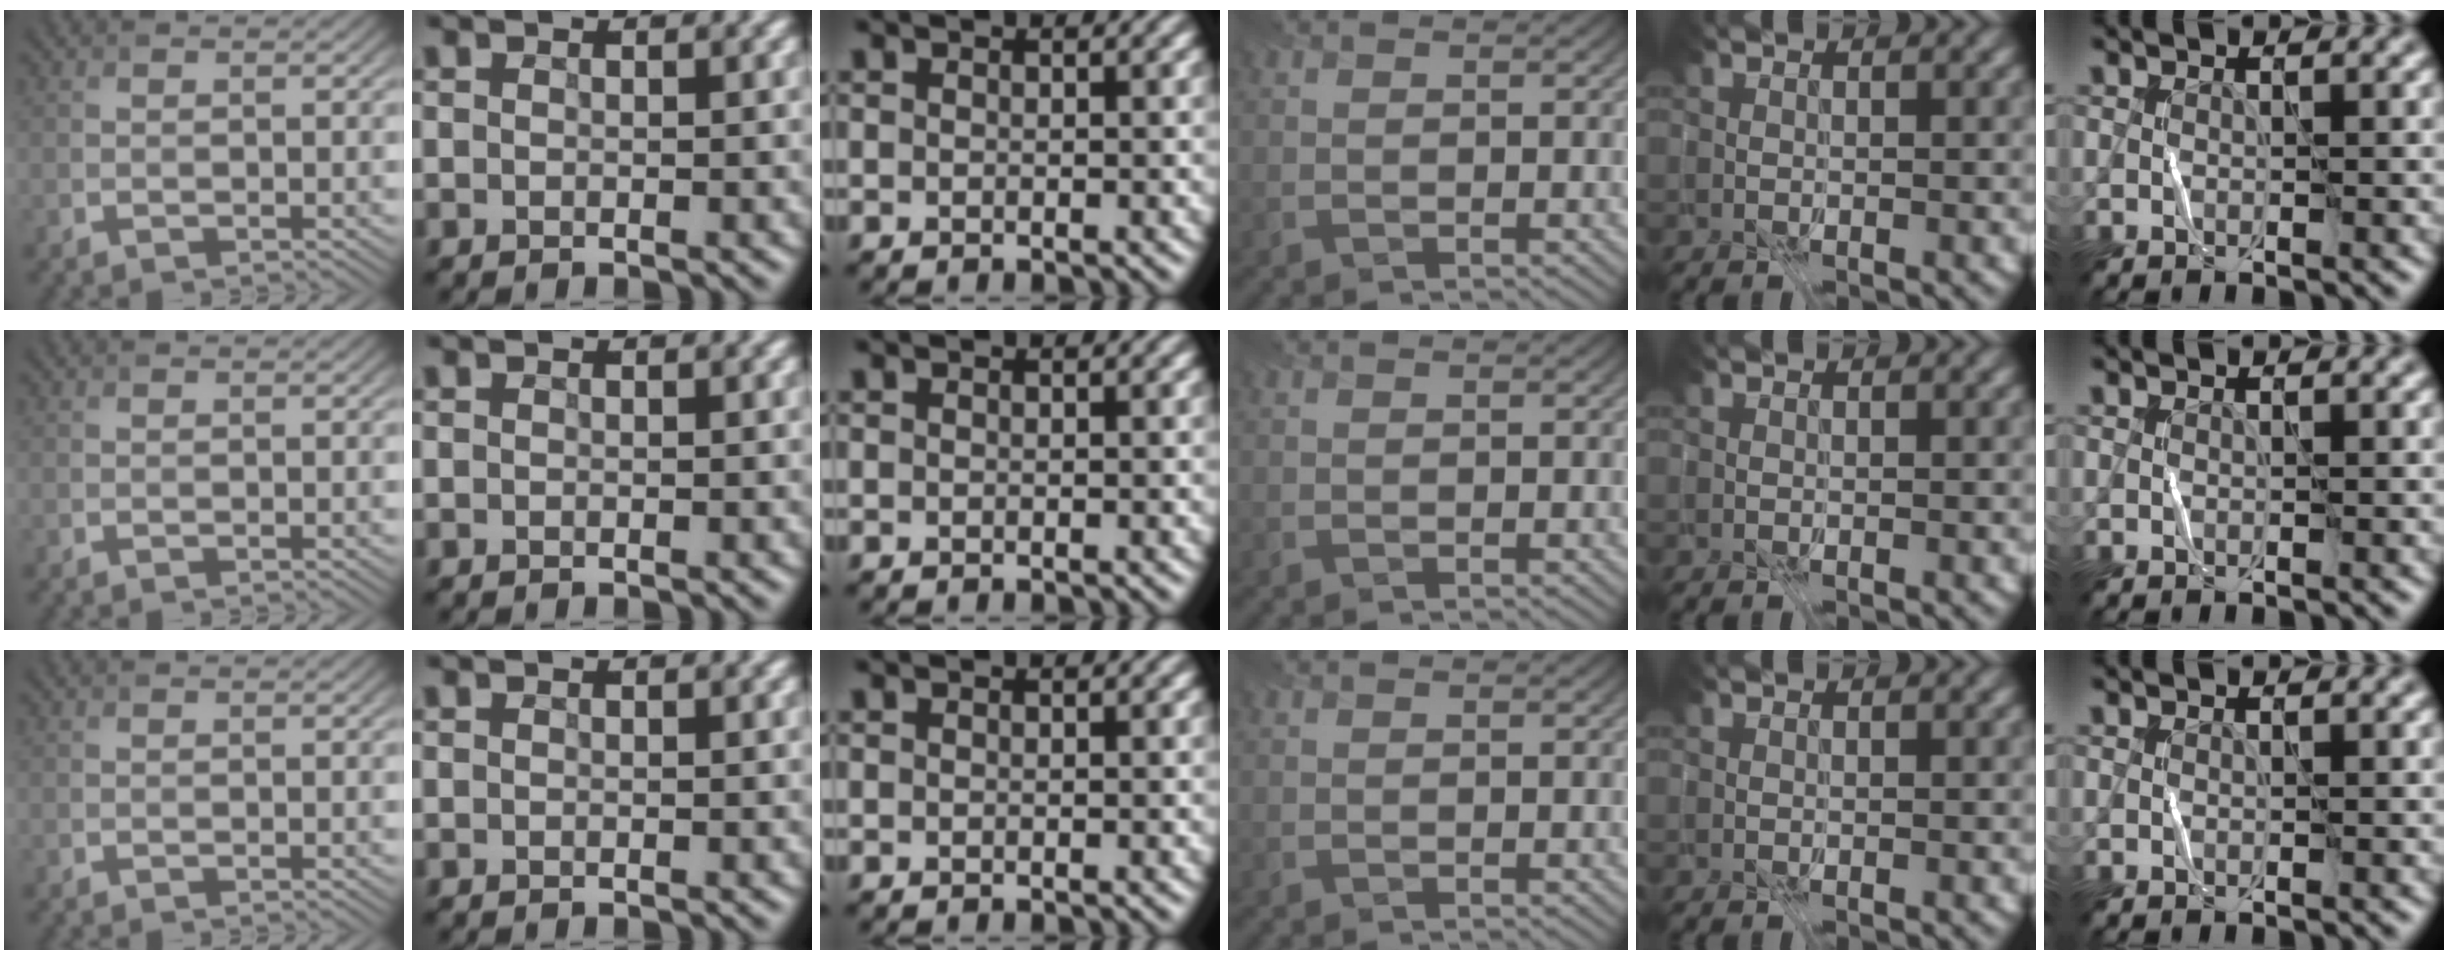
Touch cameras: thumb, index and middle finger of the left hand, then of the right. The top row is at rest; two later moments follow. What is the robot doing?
{"motion": "fold", "object": "file"}